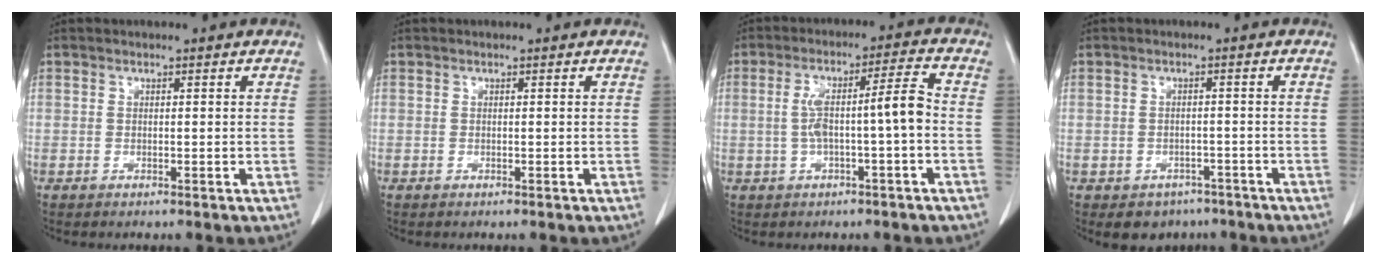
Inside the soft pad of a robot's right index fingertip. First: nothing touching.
{"total": 0.0}
{"total": 7.7, "force": [-0.9, 0.4, 7.7], "torque": [-0.141, 0.028, -0.012]}
{"total": 4.4, "force": [-3.0, 3.2, 0.6], "torque": [0.001, 0.011, -0.037]}